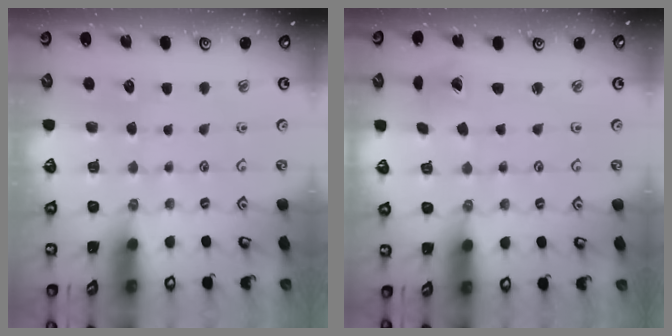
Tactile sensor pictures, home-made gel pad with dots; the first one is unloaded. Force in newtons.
{"total": 1.2, "press": 1.2, "slide": 0.1}